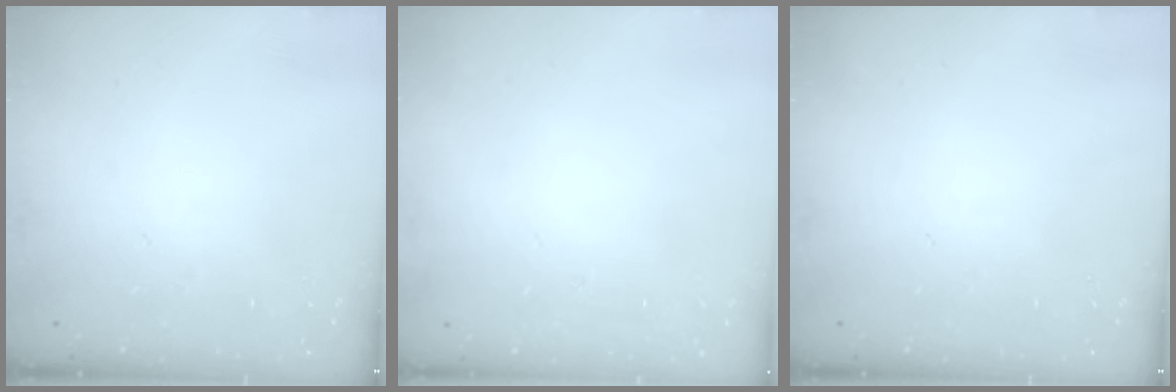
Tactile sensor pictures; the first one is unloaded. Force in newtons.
{"total": 1.7, "press": 1.6, "slide": 0.2}
{"total": 0.0}